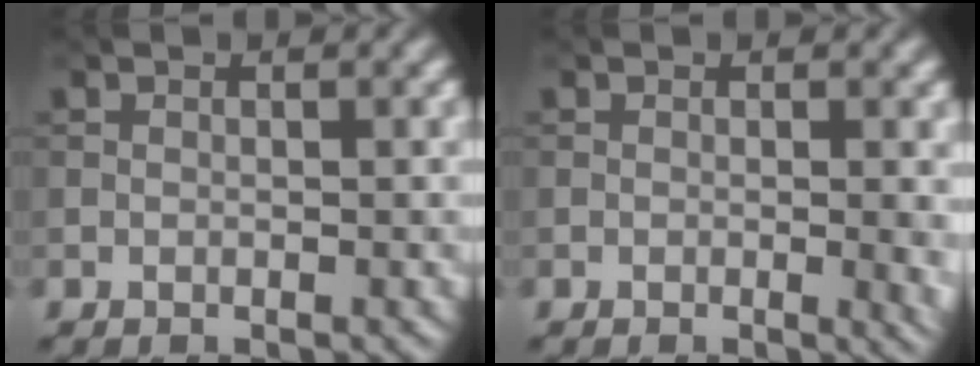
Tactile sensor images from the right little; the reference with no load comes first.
{"total": 2.4, "force": [-0.1, 0.6, 2.3], "torque": [-0.024, -0.004, -0.002]}